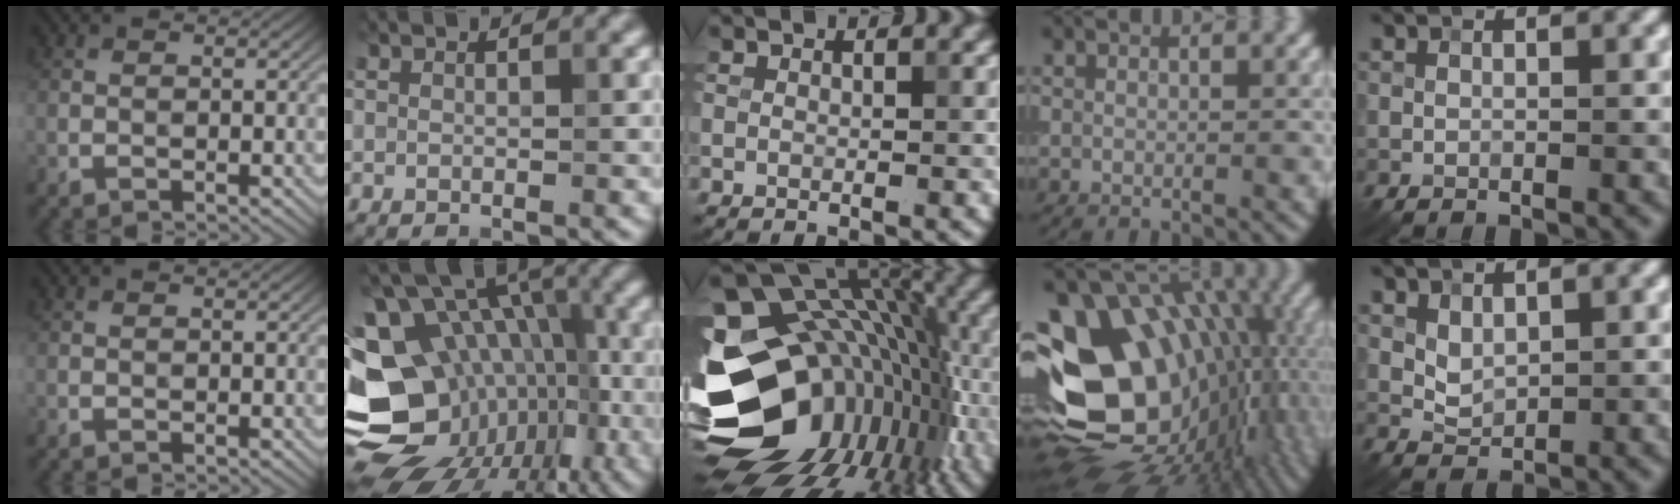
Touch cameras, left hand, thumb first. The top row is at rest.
{"index": {"total": 19.4, "force": [-4.6, 15.0, 11.4], "torque": [-0.196, -0.005, -0.044]}, "middle": {"total": 19.5, "force": [-3.7, 14.8, 12.1], "torque": [-0.201, 0.003, -0.034]}, "ring": {"total": 19.5, "force": [0.5, 14.2, 13.3], "torque": [-0.221, -0.010, 0.042]}, "little": {"total": 1.6, "force": [0.8, 1.1, 0.9], "torque": [-0.018, -0.004, 0.021]}}